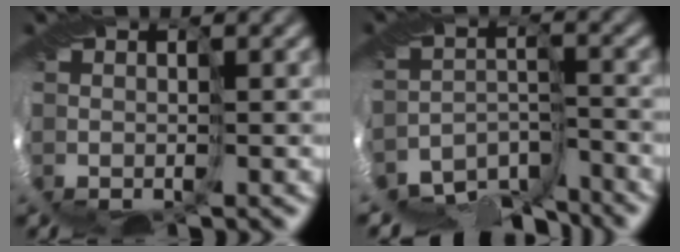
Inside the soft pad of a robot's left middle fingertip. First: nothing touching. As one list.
[{"total": 9.5, "force": [-9.2, 2.0, 1.1], "torque": [-0.010, -0.014, -0.151]}]